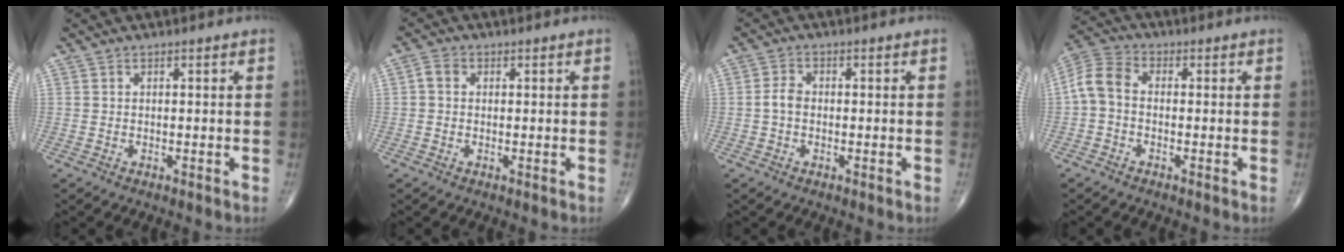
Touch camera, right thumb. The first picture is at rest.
{"total": 2.3, "force": [0.3, 1.9, 1.3], "torque": [-0.022, 0.008, 0.002]}
{"total": 2.6, "force": [-0.4, 1.8, 1.8], "torque": [-0.032, 0.008, -0.015]}
{"total": 6.5, "force": [-0.6, 4.4, 4.8], "torque": [-0.092, 0.021, -0.029]}